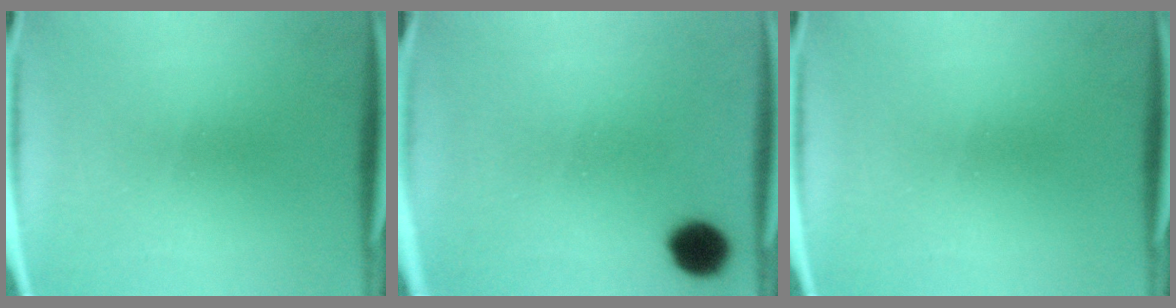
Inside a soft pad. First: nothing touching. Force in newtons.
{"total": 6.8}
{"total": 0.0}